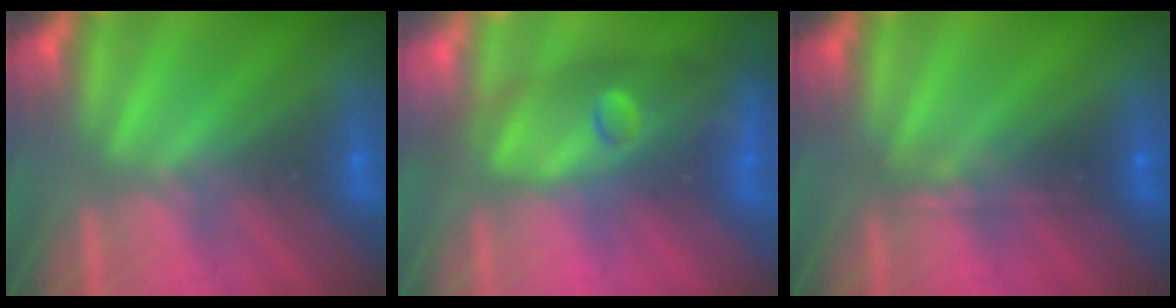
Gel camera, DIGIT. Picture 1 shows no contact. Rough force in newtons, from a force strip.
{"total": 11.4}
{"total": 2.3}